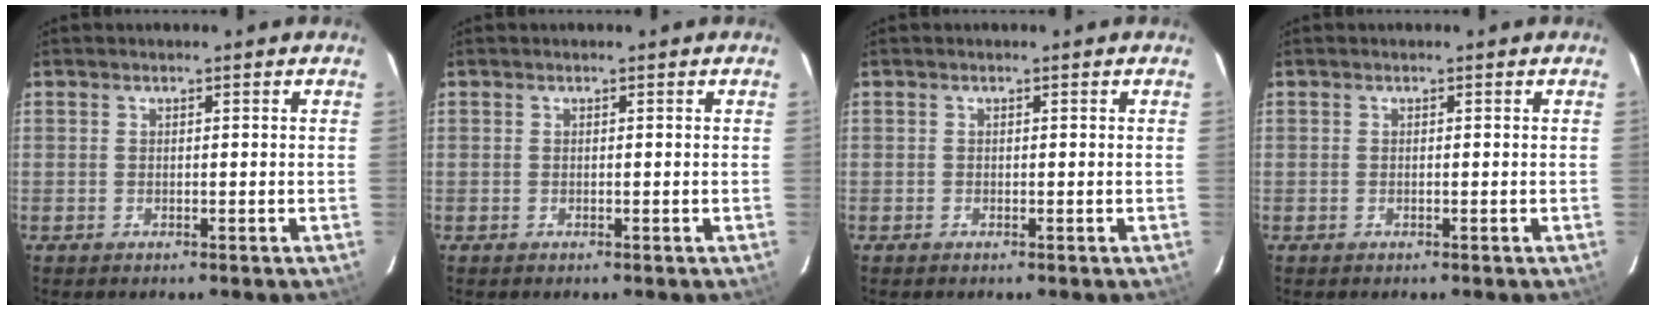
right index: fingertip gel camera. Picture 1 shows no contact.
{"total": 0.0}
{"total": 0.0}
{"total": 0.0}